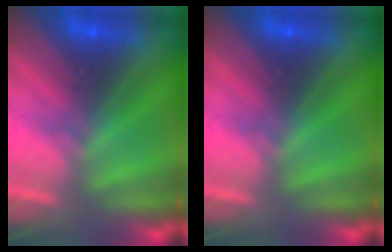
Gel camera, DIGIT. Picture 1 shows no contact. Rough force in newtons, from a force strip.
{"total": 0.0}